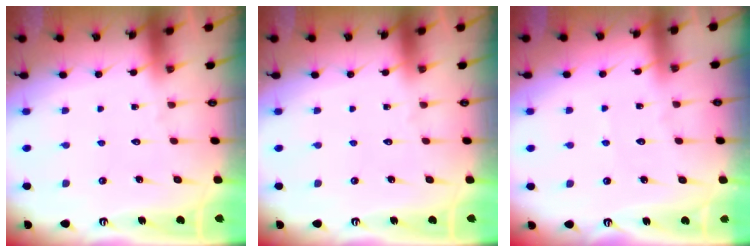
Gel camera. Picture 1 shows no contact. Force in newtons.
{"total": 0.0}
{"total": 2.9, "press": 2.9, "slide": 0.4}